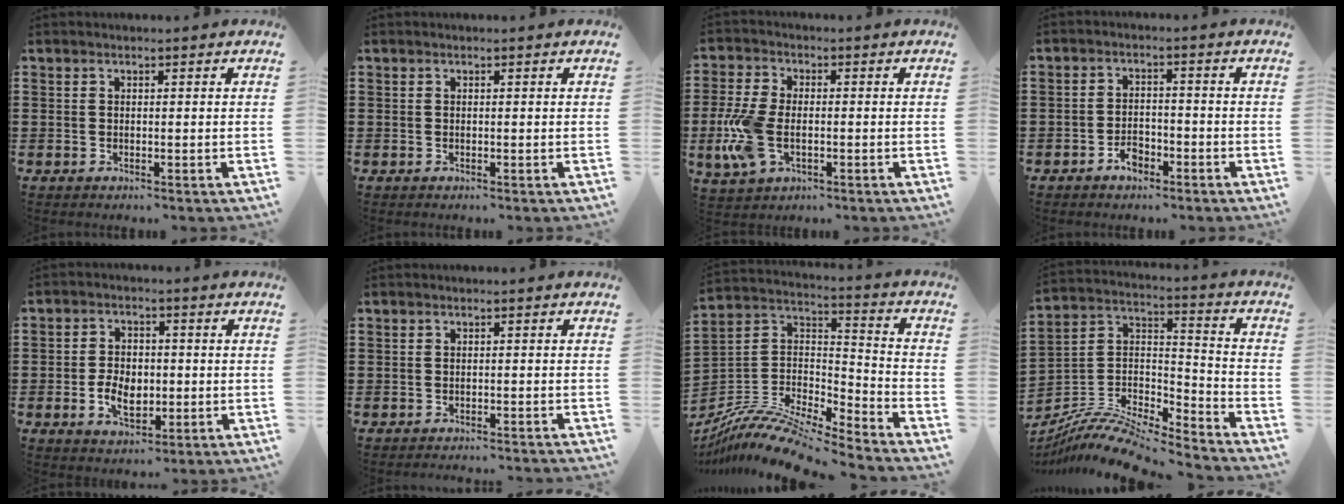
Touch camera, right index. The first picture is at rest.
{"total": 0.0}
{"total": 8.3, "force": [-1.8, 4.6, 6.6], "torque": [-0.161, -0.007, -0.037]}
{"total": 3.2, "force": [-2.4, 1.7, 1.2], "torque": [-0.022, 0.006, -0.047]}
{"total": 5.2, "force": [-1.0, 3.6, 3.6], "torque": [-0.070, 0.004, -0.021]}
{"total": 1.0, "force": [-1.0, -0.2, 0.0], "torque": [-0.003, 0.000, -0.022]}
{"total": 10.3, "force": [-9.1, 2.0, 4.4], "torque": [-0.098, 0.016, -0.185]}
{"total": 10.0, "force": [-8.8, 2.6, 3.8], "torque": [-0.081, 0.020, -0.177]}